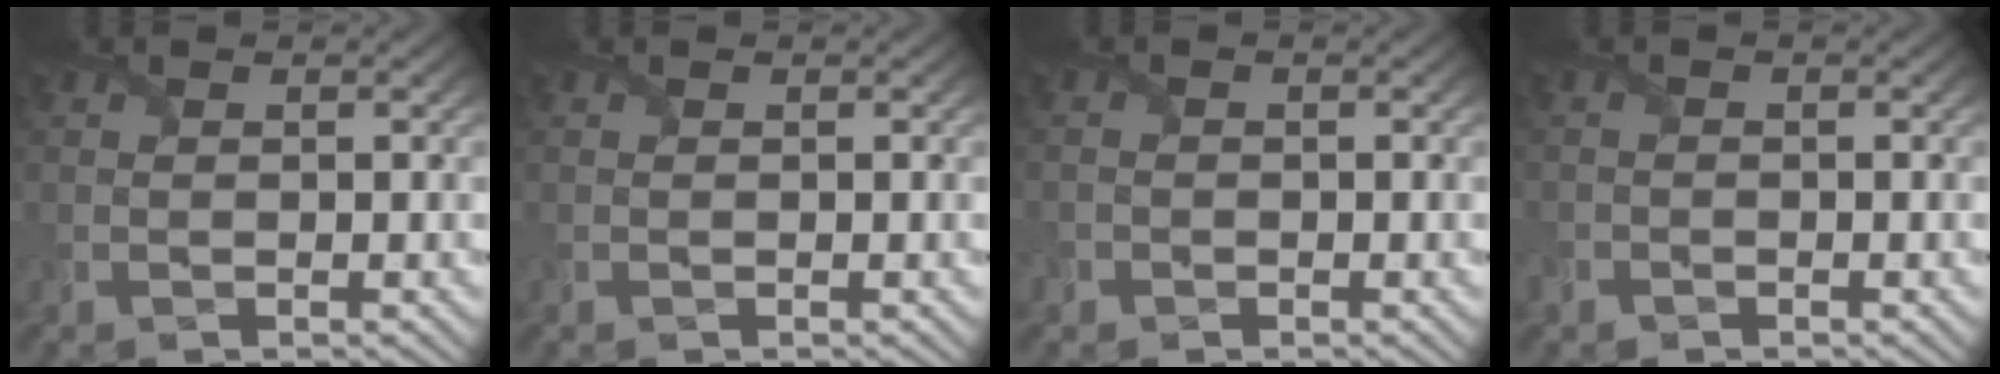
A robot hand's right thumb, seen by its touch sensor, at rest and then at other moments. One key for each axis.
{"total": 0.0}
{"total": 1.8, "fx": -0.7, "fy": 1.7, "fz": 0.1, "tx": 0.001, "ty": -0.005, "tz": -0.015}
{"total": 1.4, "fx": -0.9, "fy": 1.1, "fz": 0.2, "tx": -0.006, "ty": -0.004, "tz": -0.024}